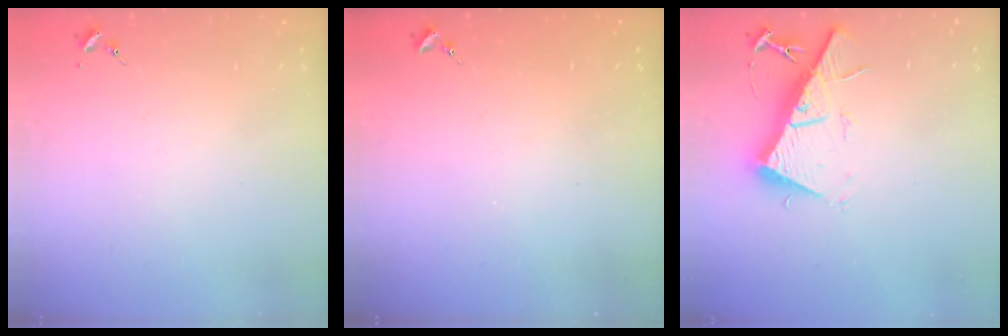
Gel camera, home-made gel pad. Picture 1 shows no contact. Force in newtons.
{"total": 0.0}
{"total": 14.6, "press": 14.6, "slide": 0.4}